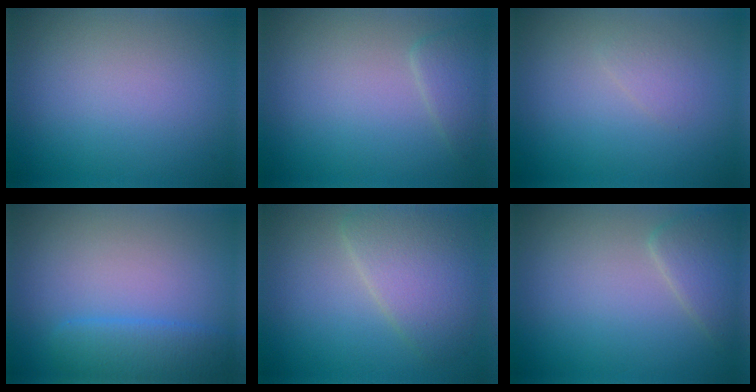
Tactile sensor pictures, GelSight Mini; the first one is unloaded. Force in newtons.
{"total": 1.9, "press": 1.9, "slide": 0.1}
{"total": 0.9, "press": 0.9, "slide": 0.0}
{"total": 2.8, "press": 2.8, "slide": 0.1}
{"total": 4.7, "press": 4.7, "slide": 0.2}
{"total": 2.6, "press": 2.6, "slide": 0.1}